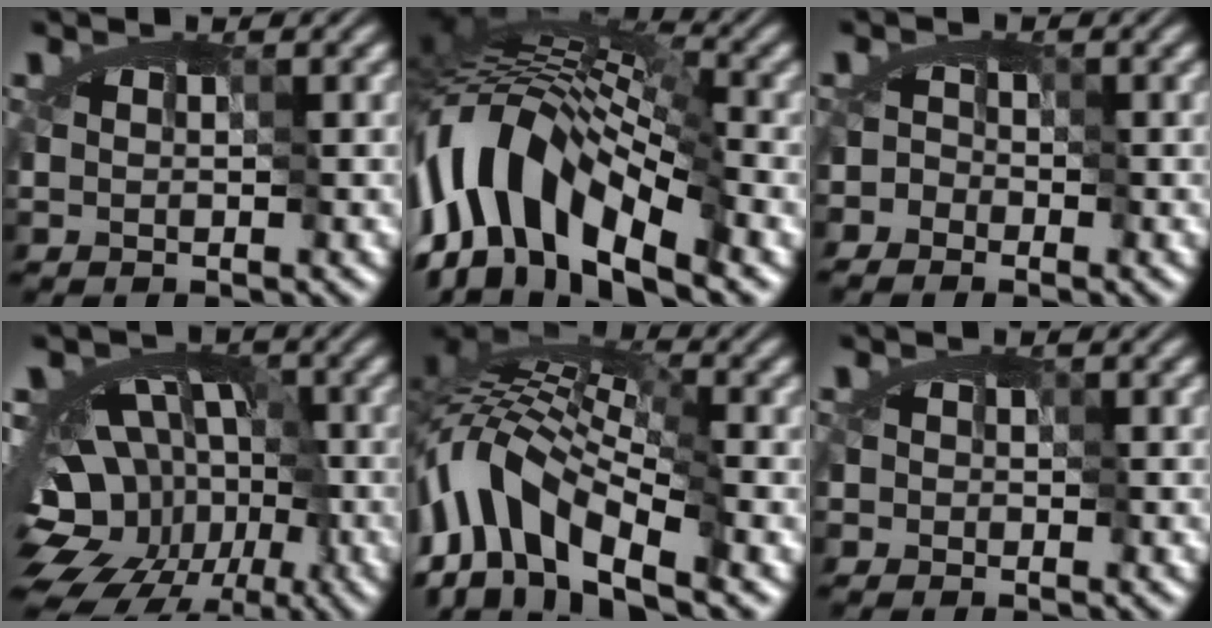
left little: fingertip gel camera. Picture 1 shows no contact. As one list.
[{"total": 12.9, "force": [-6.0, 5.8, 9.8], "torque": [-0.170, 0.013, -0.116]}, {"total": 1.5, "force": [-1.2, 0.8, -0.1], "torque": [0.008, 0.000, -0.024]}, {"total": 14.1, "force": [-6.1, 10.1, 7.7], "torque": [-0.105, -0.014, -0.085]}, {"total": 9.4, "force": [-6.5, 3.5, 5.9], "torque": [-0.099, 0.005, -0.139]}, {"total": 0.5, "force": [-0.4, 0.1, -0.3], "torque": [0.001, -0.002, -0.003]}]